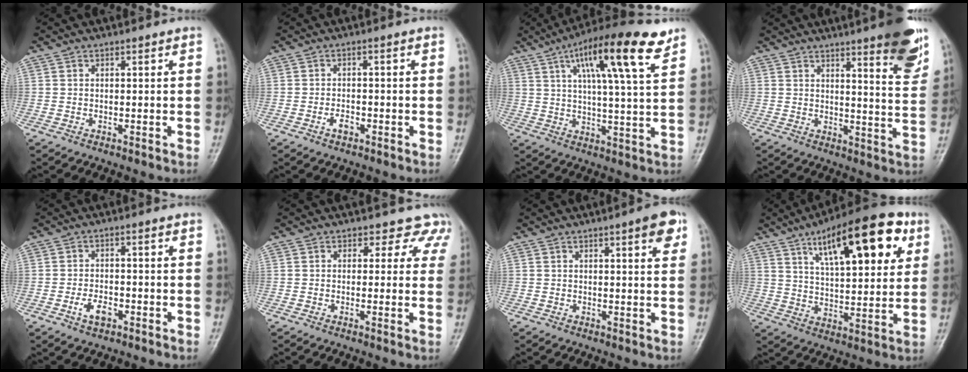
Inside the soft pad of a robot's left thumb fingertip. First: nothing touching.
{"total": 2.3, "force": [-1.3, 1.2, 1.5], "torque": [-0.025, 0.011, -0.023]}
{"total": 16.4, "force": [8.6, 3.3, 13.6], "torque": [-0.209, -0.017, 0.135]}
{"total": 12.0, "force": [7.4, 2.0, 9.2], "torque": [-0.097, -0.045, 0.095]}
{"total": 3.9, "force": [-1.8, 2.1, 2.8], "torque": [-0.049, 0.011, -0.031]}
{"total": 2.6, "force": [1.8, 1.8, 0.1], "torque": [0.032, -0.008, 0.005]}
{"total": 4.9, "force": [2.5, 1.1, 4.1], "torque": [-0.045, -0.008, 0.029]}
{"total": 21.3, "force": [9.7, 7.9, 17.3], "torque": [-0.222, -0.019, 0.149]}